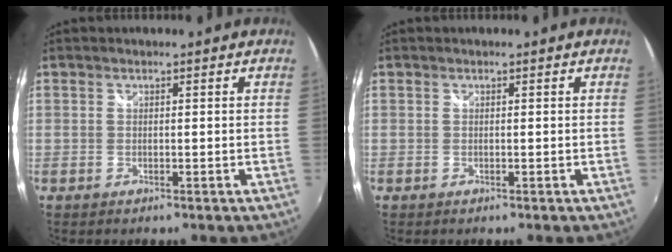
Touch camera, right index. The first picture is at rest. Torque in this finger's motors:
{"motor_torque": [0.04, 0.26, 0.00, 0.00]}